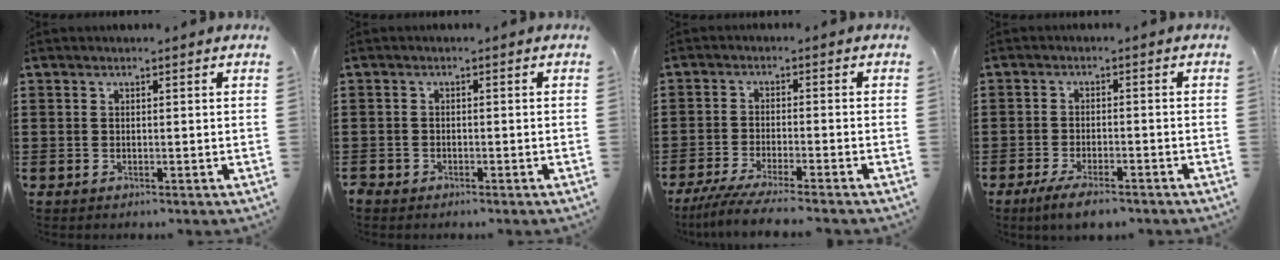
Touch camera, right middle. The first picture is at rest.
{"total": 1.0, "force": [-0.8, 0.6, 0.1], "torque": [-0.004, 0.001, -0.018]}
{"total": 4.8, "force": [-4.3, -0.4, 2.1], "torque": [-0.055, -0.023, -0.085]}
{"total": 4.0, "force": [-3.4, 0.6, 2.0], "torque": [-0.041, -0.004, -0.064]}